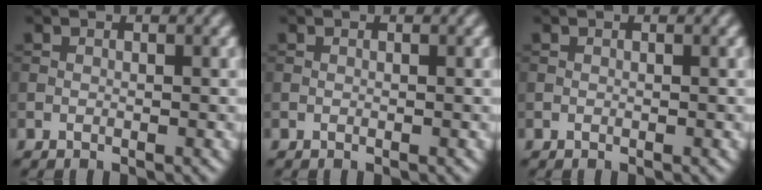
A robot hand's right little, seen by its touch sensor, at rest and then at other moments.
{"total": 0.0}
{"total": 0.0}